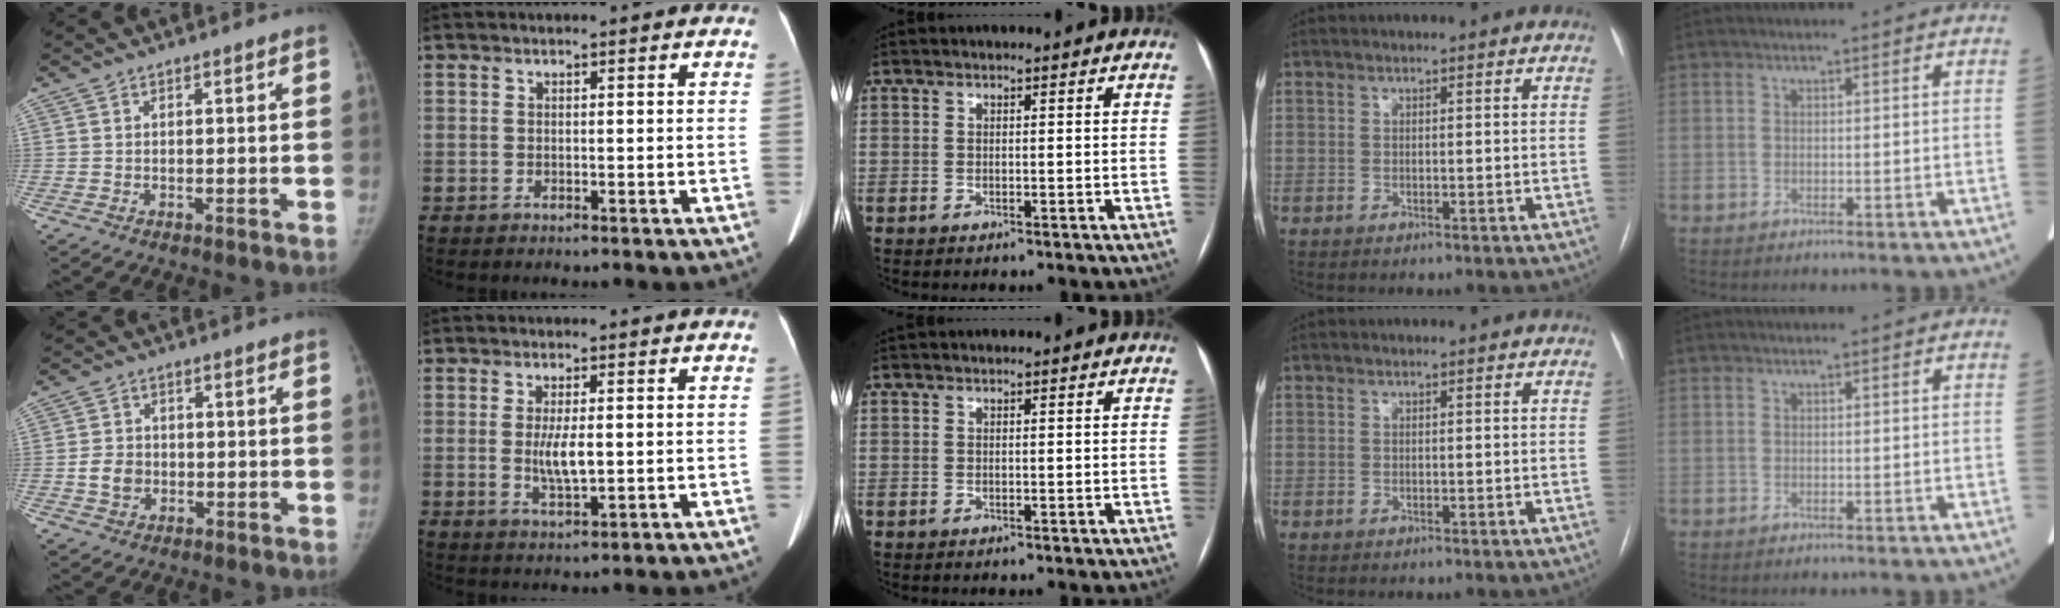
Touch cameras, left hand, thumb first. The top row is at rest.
{"thumb": {"total": 4.4, "force": [-0.9, 3.8, 2.1], "torque": [-0.026, 0.007, -0.015]}, "index": {"total": 4.4, "force": [-0.1, 1.1, 4.2], "torque": [-0.084, -0.007, -0.001]}}